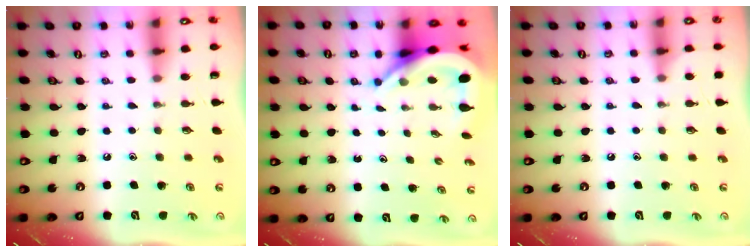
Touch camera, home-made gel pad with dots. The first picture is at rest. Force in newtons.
{"total": 8.5, "press": 8.4, "slide": 1.0}
{"total": 3.2, "press": 3.2, "slide": 0.5}